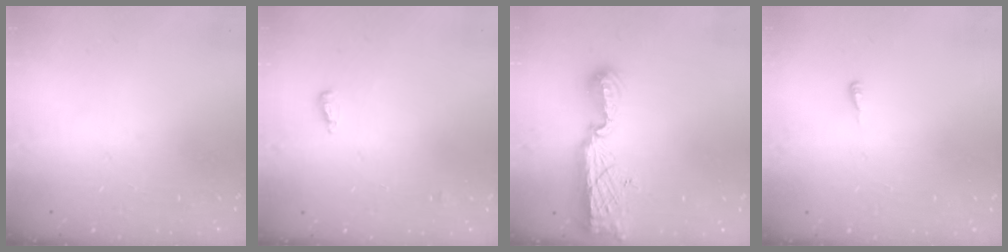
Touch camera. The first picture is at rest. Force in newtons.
{"total": 4.7, "press": 4.6, "slide": 1.2}
{"total": 10.8, "press": 10.5, "slide": 2.5}
{"total": 4.4, "press": 4.4, "slide": 0.5}